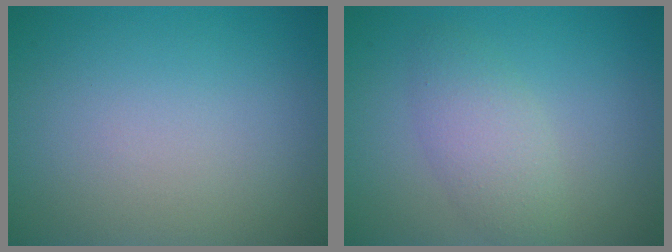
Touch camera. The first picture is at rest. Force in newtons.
{"total": 2.9, "press": 2.9, "slide": 0.1}